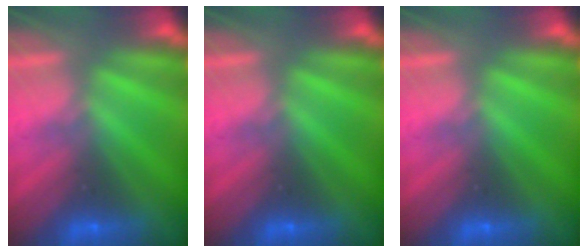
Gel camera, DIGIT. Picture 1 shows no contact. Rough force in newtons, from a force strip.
{"total": 0.0}
{"total": 0.0}